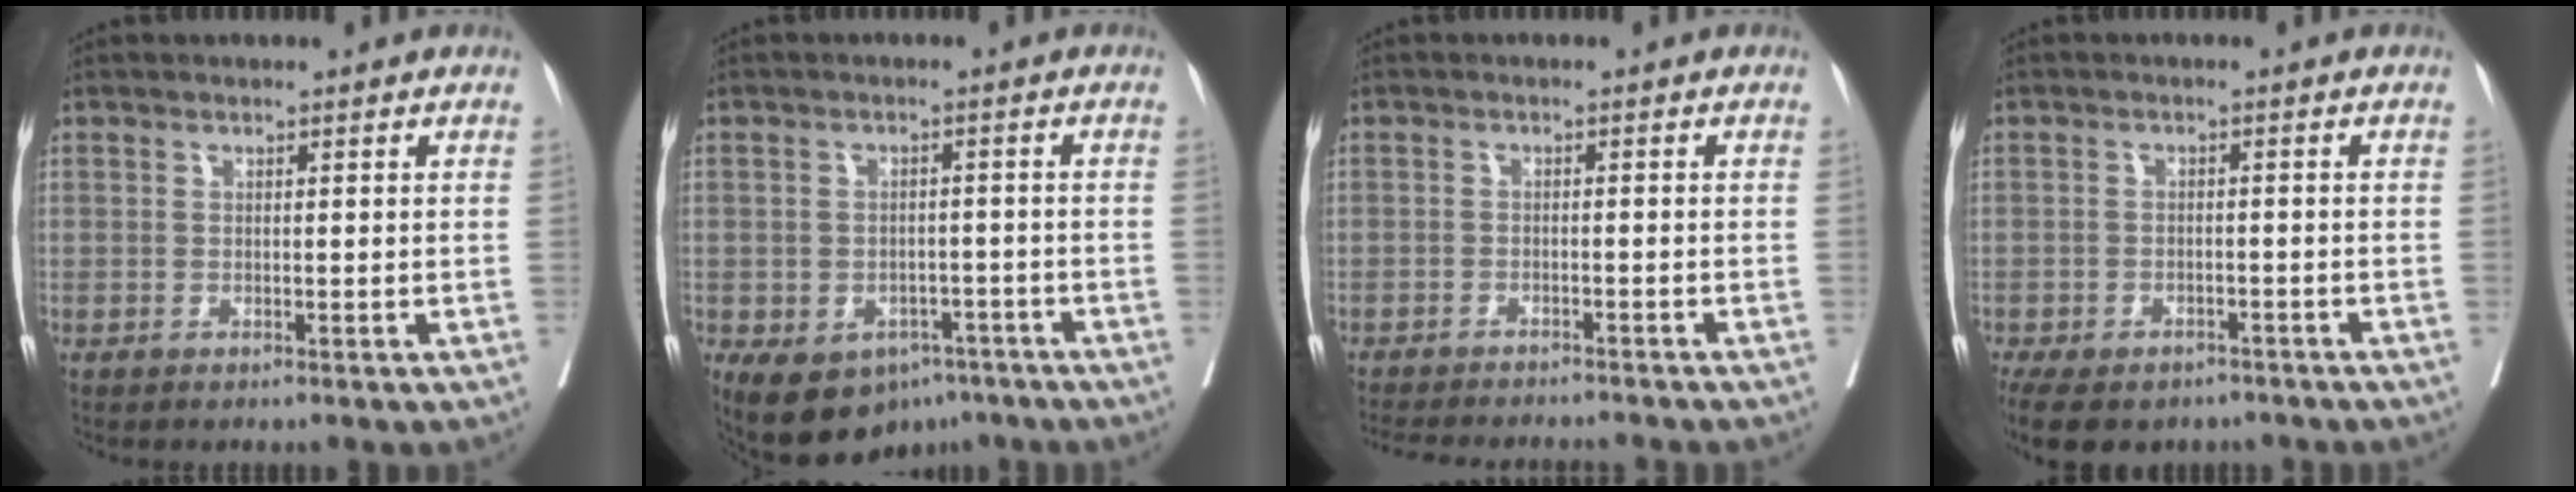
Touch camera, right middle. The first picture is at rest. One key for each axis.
{"total": 11.5, "fx": -6.9, "fy": 7.3, "fz": 5.6, "tx": -0.102, "ty": 0.011, "tz": -0.095}
{"total": 14.4, "fx": -13.2, "fy": 1.7, "fz": 5.4, "tx": -0.101, "ty": -0.025, "tz": -0.173}
{"total": 14.7, "fx": -10.5, "fy": 7.8, "fz": 6.6, "tx": -0.180, "ty": -0.022, "tz": -0.136}